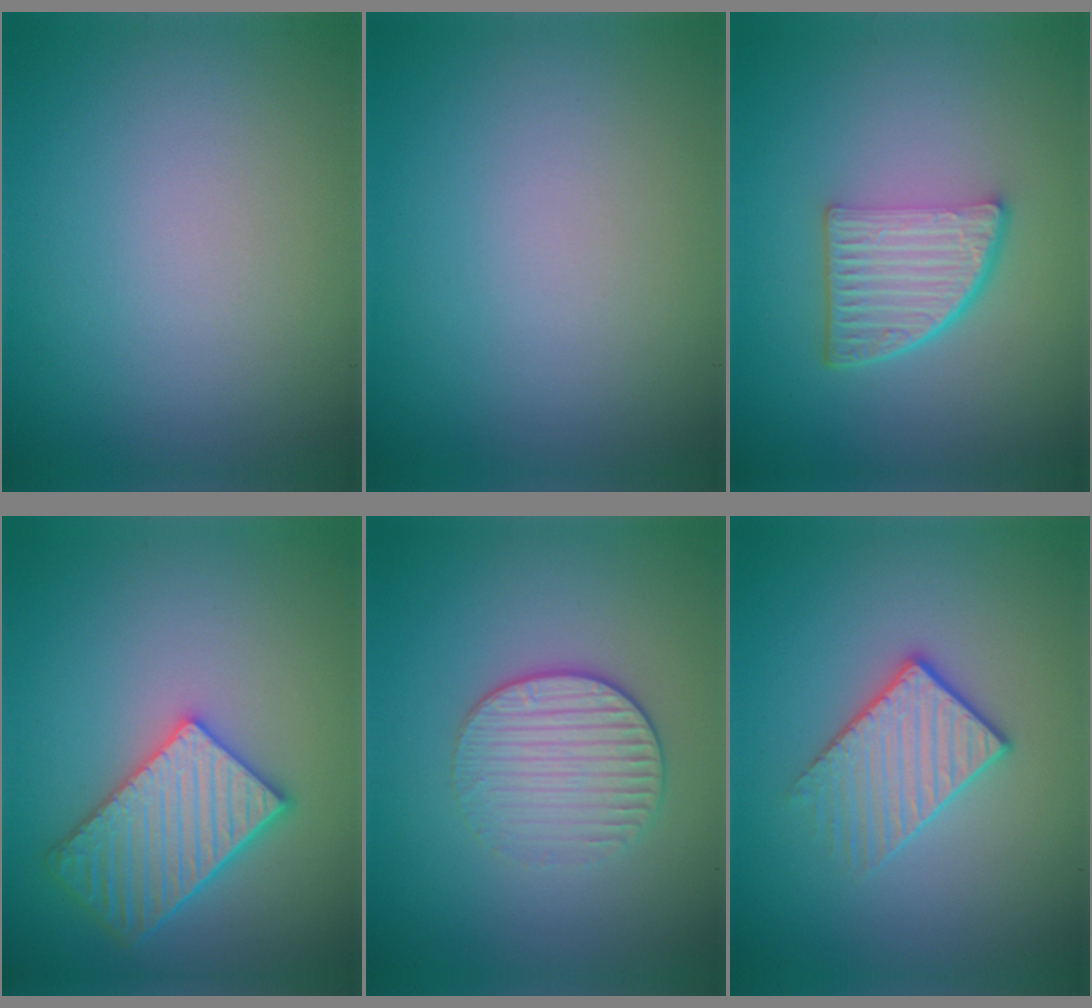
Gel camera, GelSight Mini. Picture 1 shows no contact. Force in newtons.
{"total": 0.0}
{"total": 5.2, "press": 3.6, "slide": 3.7}
{"total": 5.2, "press": 4.6, "slide": 2.4}
{"total": 3.0, "press": 2.7, "slide": 1.3}
{"total": 2.6, "press": 2.3, "slide": 1.2}